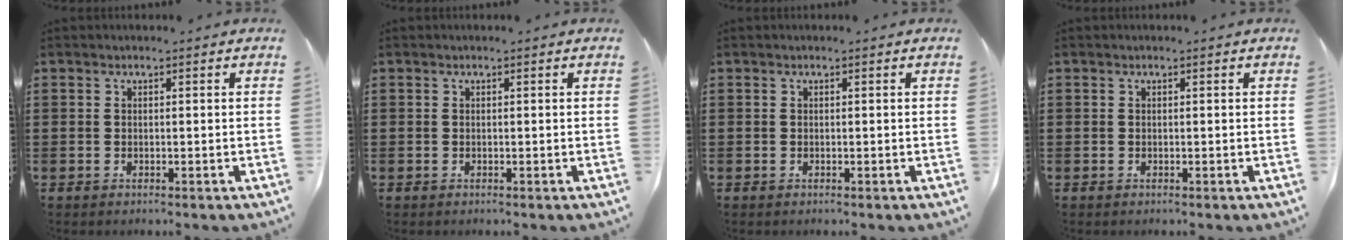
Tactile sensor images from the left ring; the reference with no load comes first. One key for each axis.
{"total": 0.0}
{"total": 0.0}
{"total": 0.0}